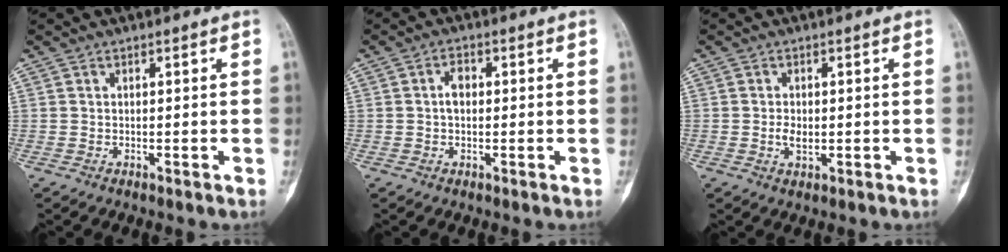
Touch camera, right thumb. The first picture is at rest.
{"total": 2.6, "force": [0.1, 1.7, 2.0], "torque": [-0.031, 0.008, -0.003]}
{"total": 2.5, "force": [-0.2, 1.5, 1.9], "torque": [-0.031, 0.000, -0.002]}